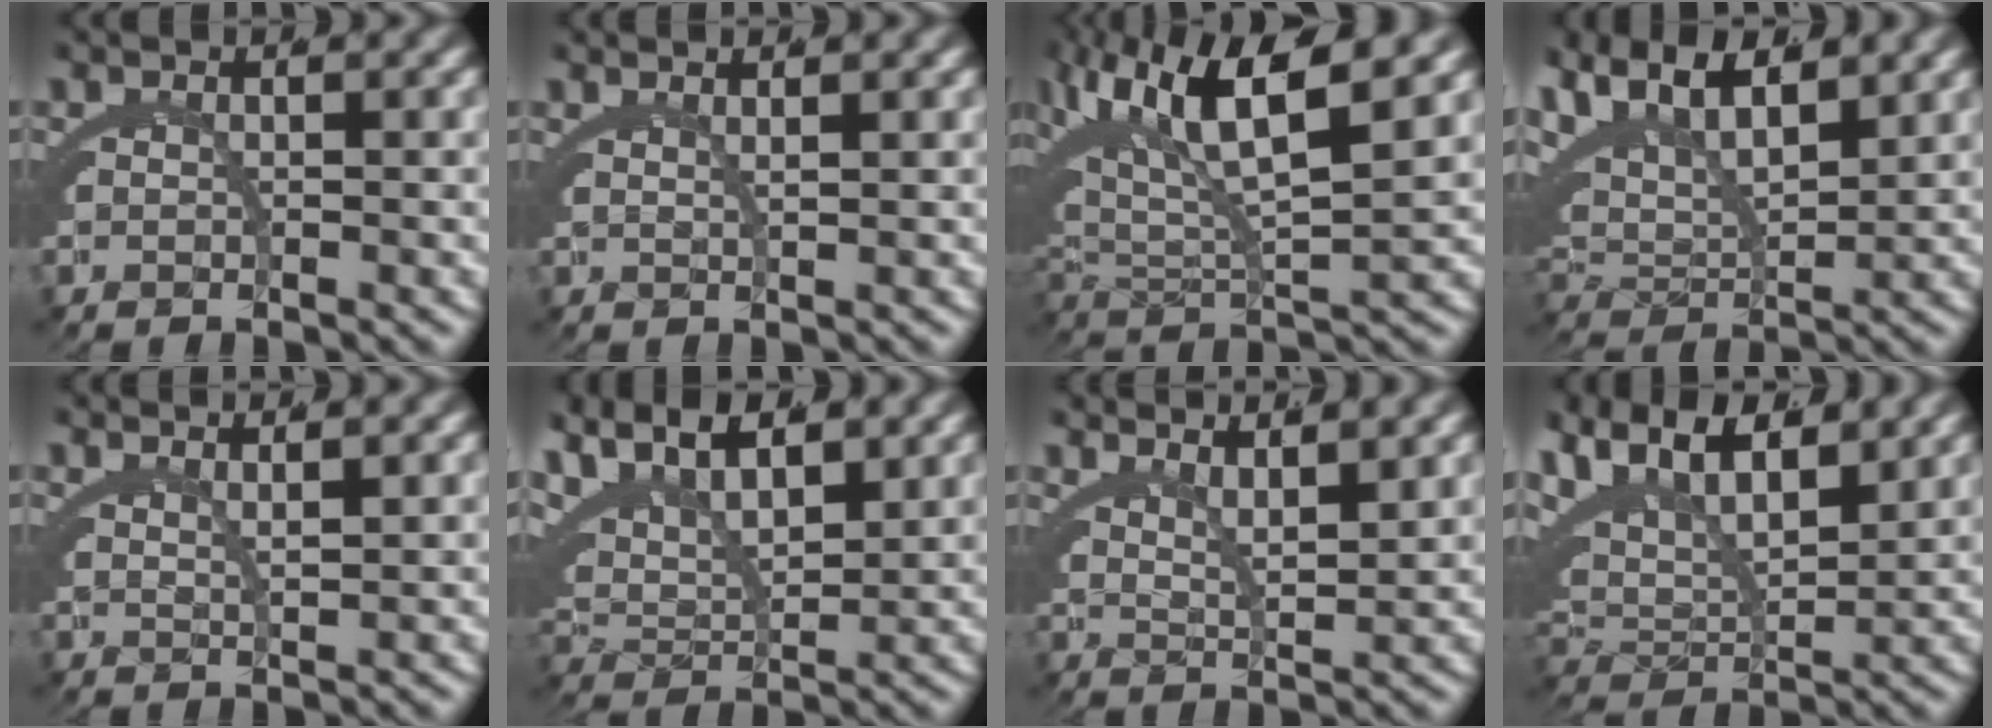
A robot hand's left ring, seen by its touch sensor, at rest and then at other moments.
{"total": 1.8, "force": [1.5, -0.8, 0.6], "torque": [-0.003, 0.000, 0.029]}
{"total": 10.8, "force": [4.1, 5.0, 8.6], "torque": [-0.175, 0.003, 0.072]}
{"total": 10.6, "force": [4.0, 7.1, 6.8], "torque": [-0.153, 0.003, 0.059]}
{"total": 2.4, "force": [2.0, -0.5, 1.2], "torque": [-0.010, 0.002, 0.037]}
{"total": 9.8, "force": [4.6, 6.4, 5.8], "torque": [-0.127, 0.018, 0.062]}
{"total": 4.2, "force": [3.3, 0.9, 2.5], "torque": [-0.036, 0.000, 0.055]}
{"total": 11.0, "force": [4.1, 7.4, 7.0], "torque": [-0.157, 0.001, 0.062]}